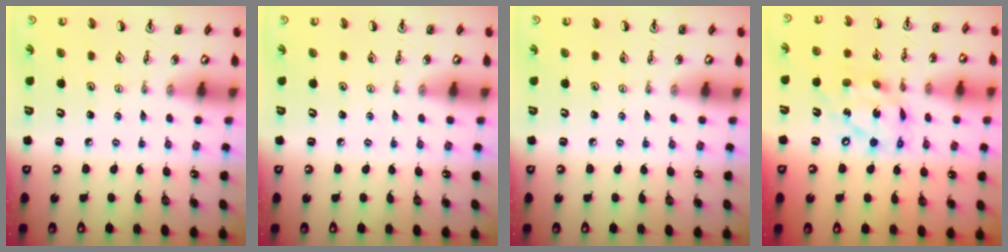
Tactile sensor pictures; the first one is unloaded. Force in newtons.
{"total": 0.0}
{"total": 0.0}
{"total": 14.1, "press": 14.0, "slide": 1.7}